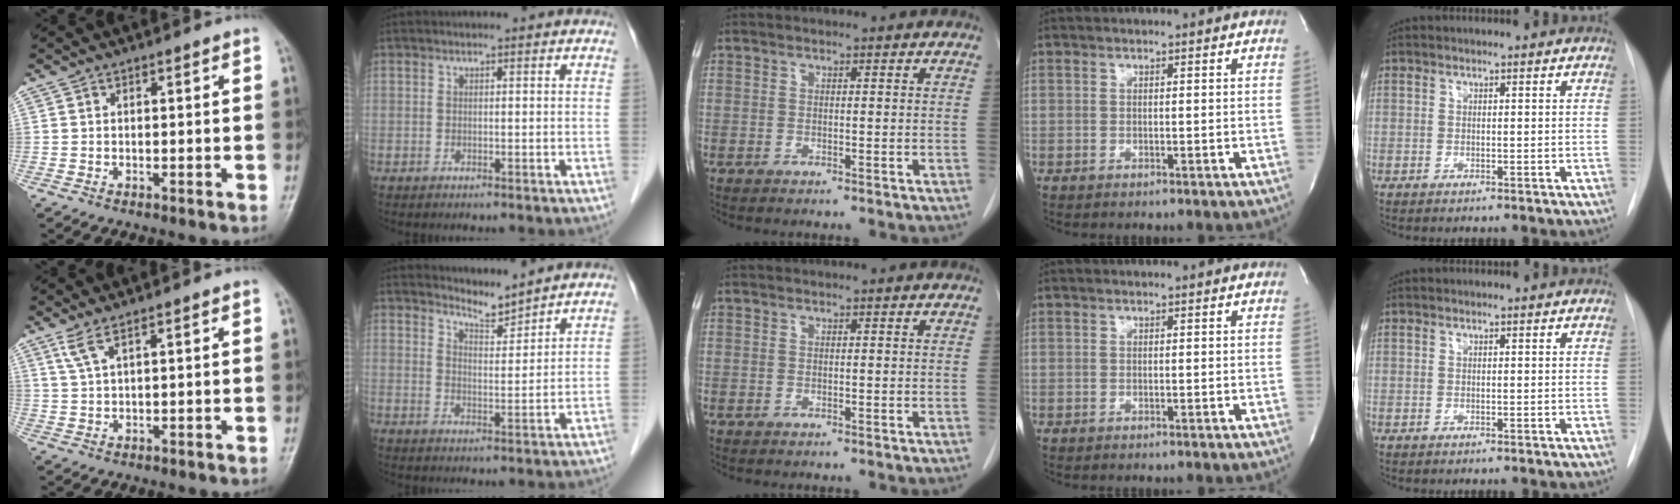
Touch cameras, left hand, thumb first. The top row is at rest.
{"thumb": {"total": 2.7, "force": [1.7, 0.3, 2.0], "torque": [-0.052, -0.001, 0.046]}, "index": {"total": 4.1, "force": [4.1, -0.2, 0.0], "torque": [-0.006, -0.009, 0.072]}}